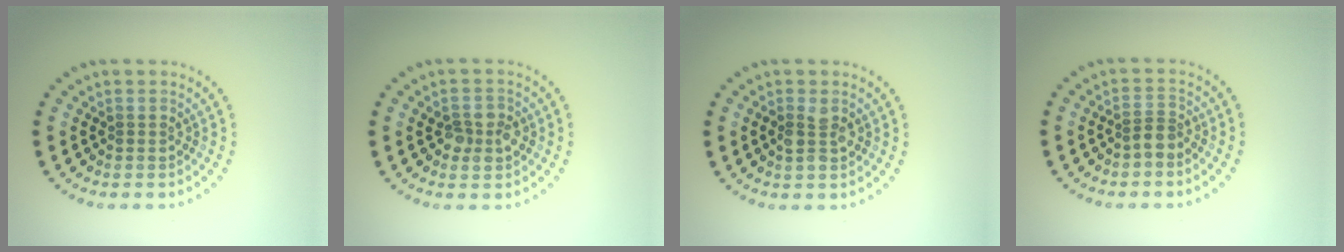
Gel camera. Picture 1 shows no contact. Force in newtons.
{"total": 2.4, "press": 2.4, "slide": 0.1}
{"total": 2.0, "press": 1.9, "slide": 0.2}
{"total": 1.2, "press": 0.9, "slide": 0.8}